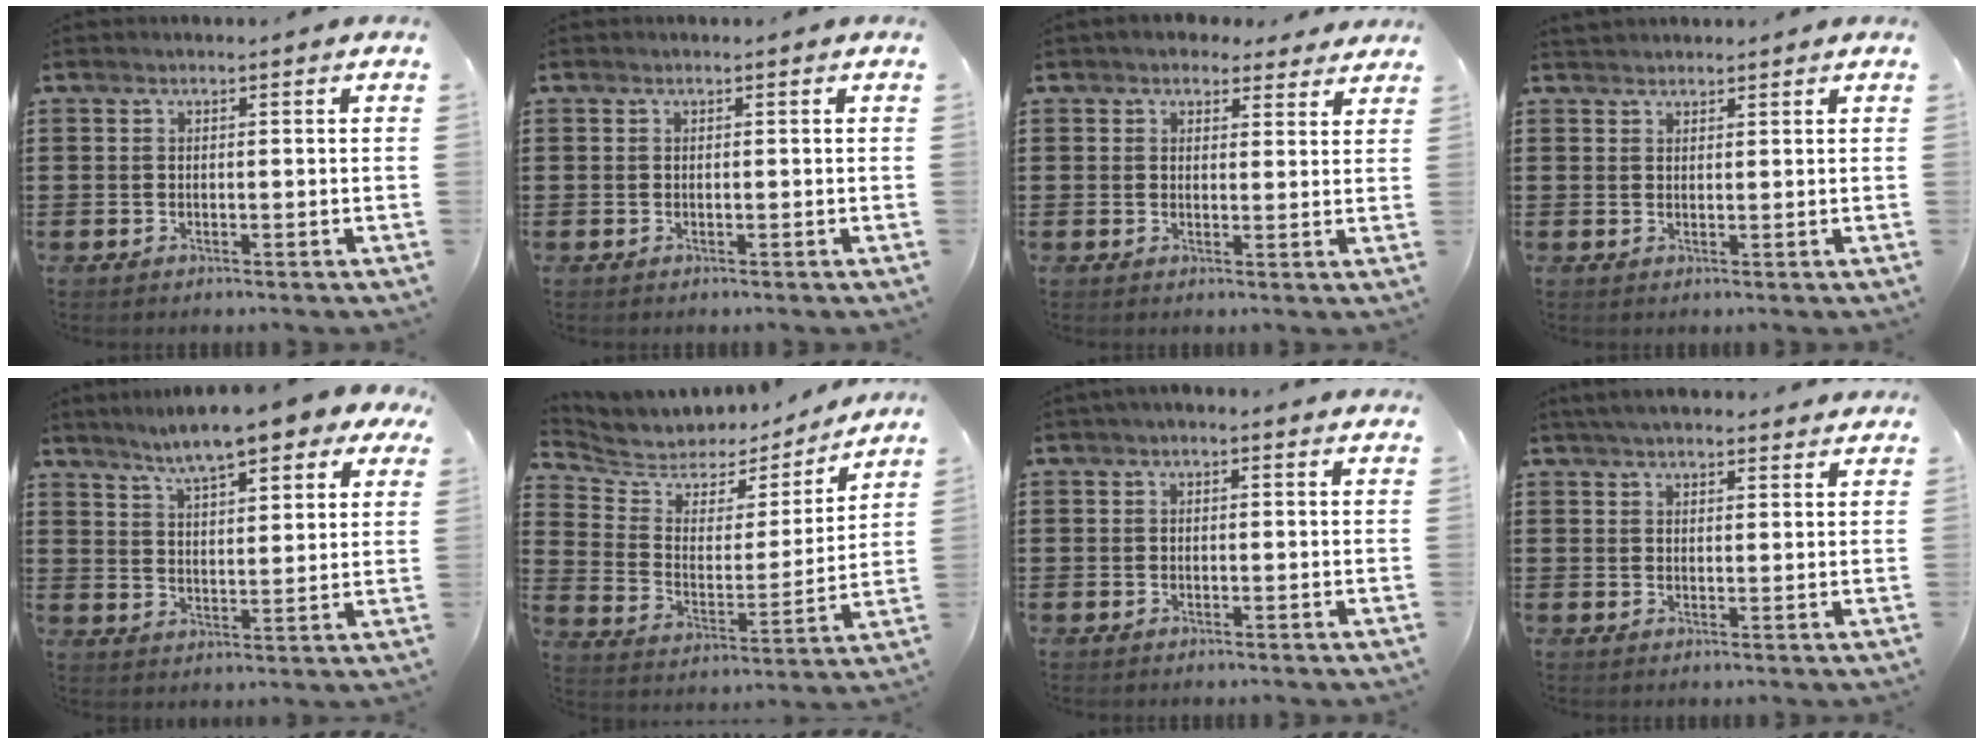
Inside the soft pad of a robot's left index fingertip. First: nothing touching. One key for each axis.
{"total": 0.0}
{"total": 3.2, "fx": 2.7, "fy": 1.6, "fz": 0.6, "tx": -0.014, "ty": -0.004, "tz": 0.049}
{"total": 1.5, "fx": 1.4, "fy": 0.6, "fz": -0.1, "tx": -0.002, "ty": 0.003, "tz": 0.029}
{"total": 8.9, "fx": 7.6, "fy": 1.1, "fz": 4.5, "tx": -0.097, "ty": -0.025, "tz": 0.131}
{"total": 5.0, "fx": 4.5, "fy": 2.3, "fz": -0.2, "tx": -0.038, "ty": -0.038, "tz": 0.072}
{"total": 1.1, "fx": 0.2, "fy": 0.7, "fz": 0.7, "tx": -0.016, "ty": 0.006, "tz": 0.003}
{"total": 3.8, "fx": 3.5, "fy": 0.7, "fz": 1.2, "tx": -0.033, "ty": -0.002, "tz": 0.065}